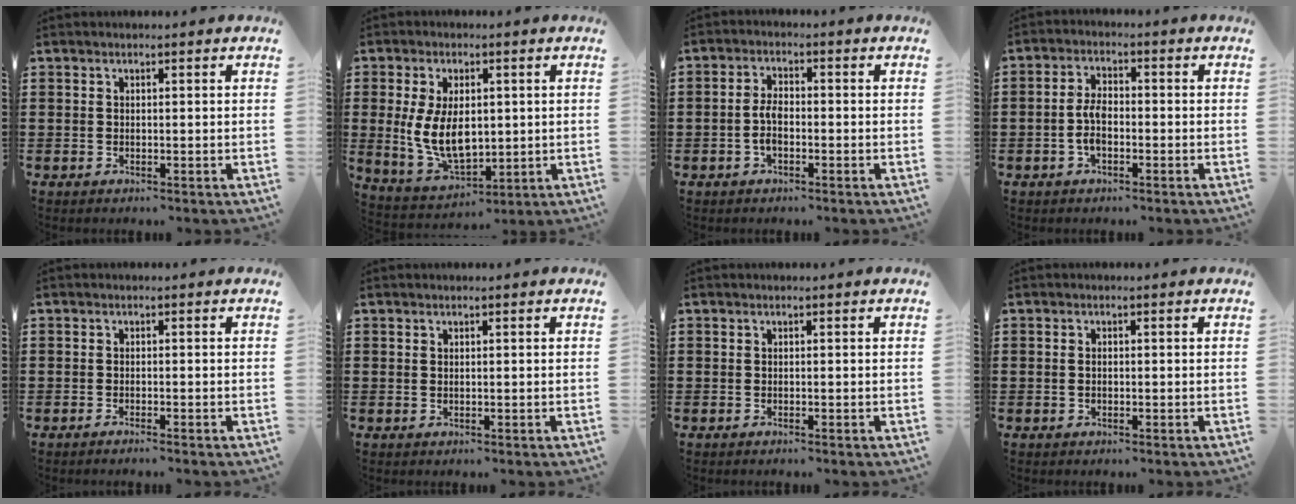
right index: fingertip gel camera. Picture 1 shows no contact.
{"total": 9.5, "force": [0.5, 5.5, 7.8], "torque": [-0.172, 0.000, 0.005]}
{"total": 3.6, "force": [-1.0, 1.8, 2.9], "torque": [-0.070, -0.004, -0.022]}
{"total": 4.3, "force": [-1.2, 2.2, 3.5], "torque": [-0.087, -0.005, -0.026]}
{"total": 0.8, "force": [-0.7, -0.1, 0.3], "torque": [-0.005, -0.001, -0.015]}
{"total": 0.0}
{"total": 0.0}
{"total": 0.9, "force": [-0.1, 0.4, 0.8], "torque": [-0.019, -0.001, -0.002]}